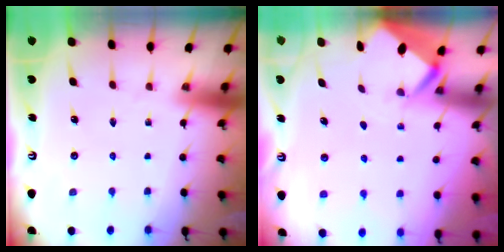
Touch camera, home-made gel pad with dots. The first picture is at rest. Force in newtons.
{"total": 2.9, "press": 2.9, "slide": 0.4}